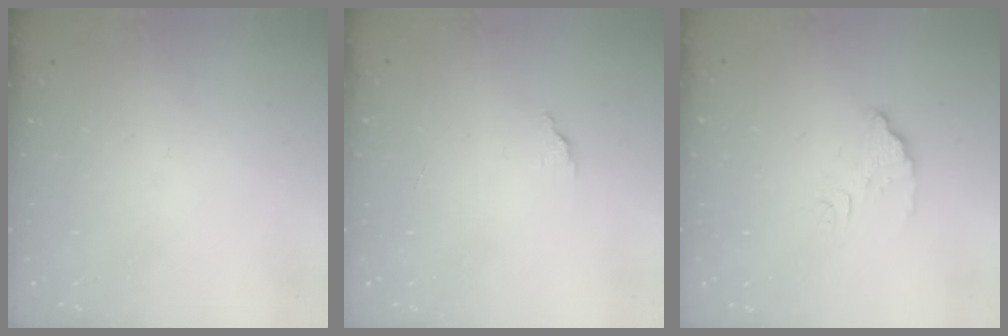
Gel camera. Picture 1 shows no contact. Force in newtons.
{"total": 1.5, "press": 1.5, "slide": 0.1}
{"total": 3.7, "press": 3.7, "slide": 0.4}